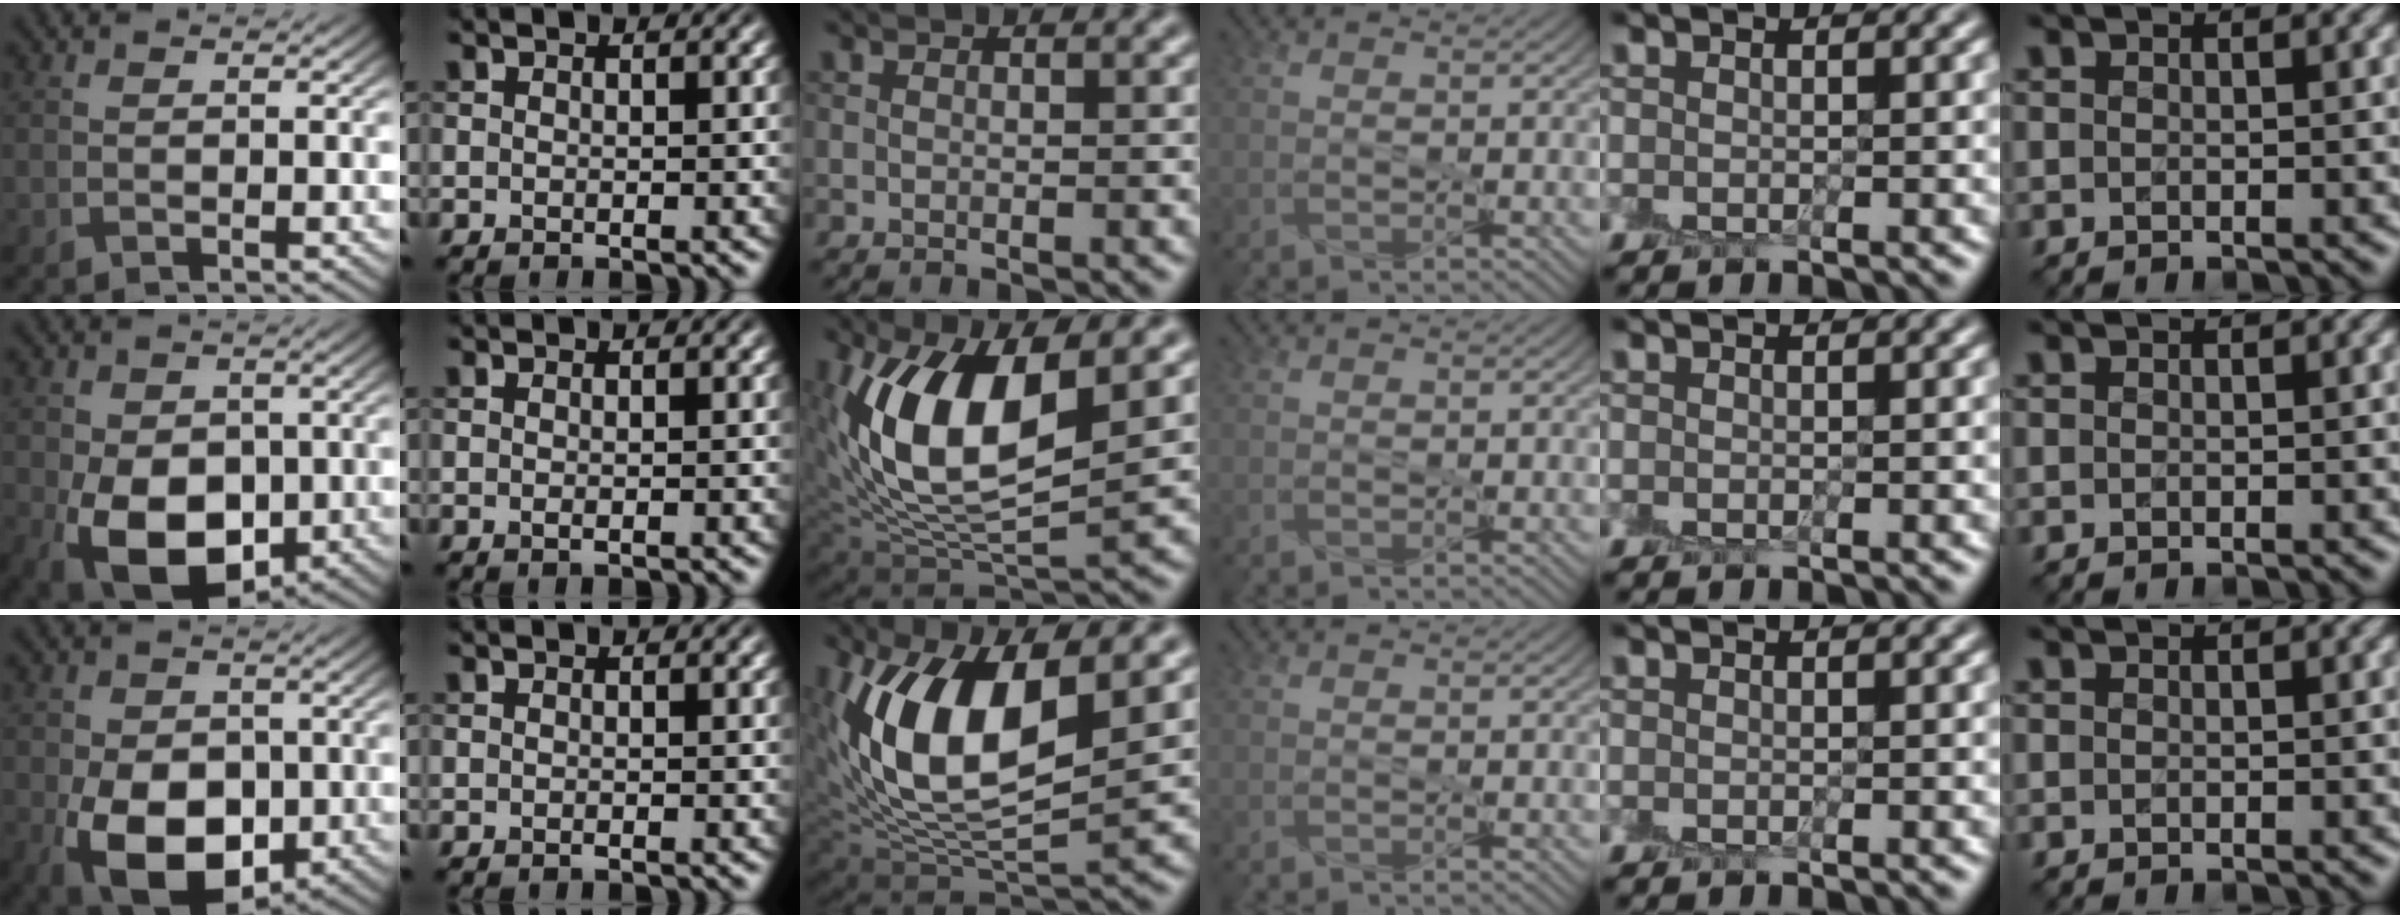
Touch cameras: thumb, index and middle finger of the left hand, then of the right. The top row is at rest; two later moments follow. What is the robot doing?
{"motion": "peel", "object": "sticky note"}